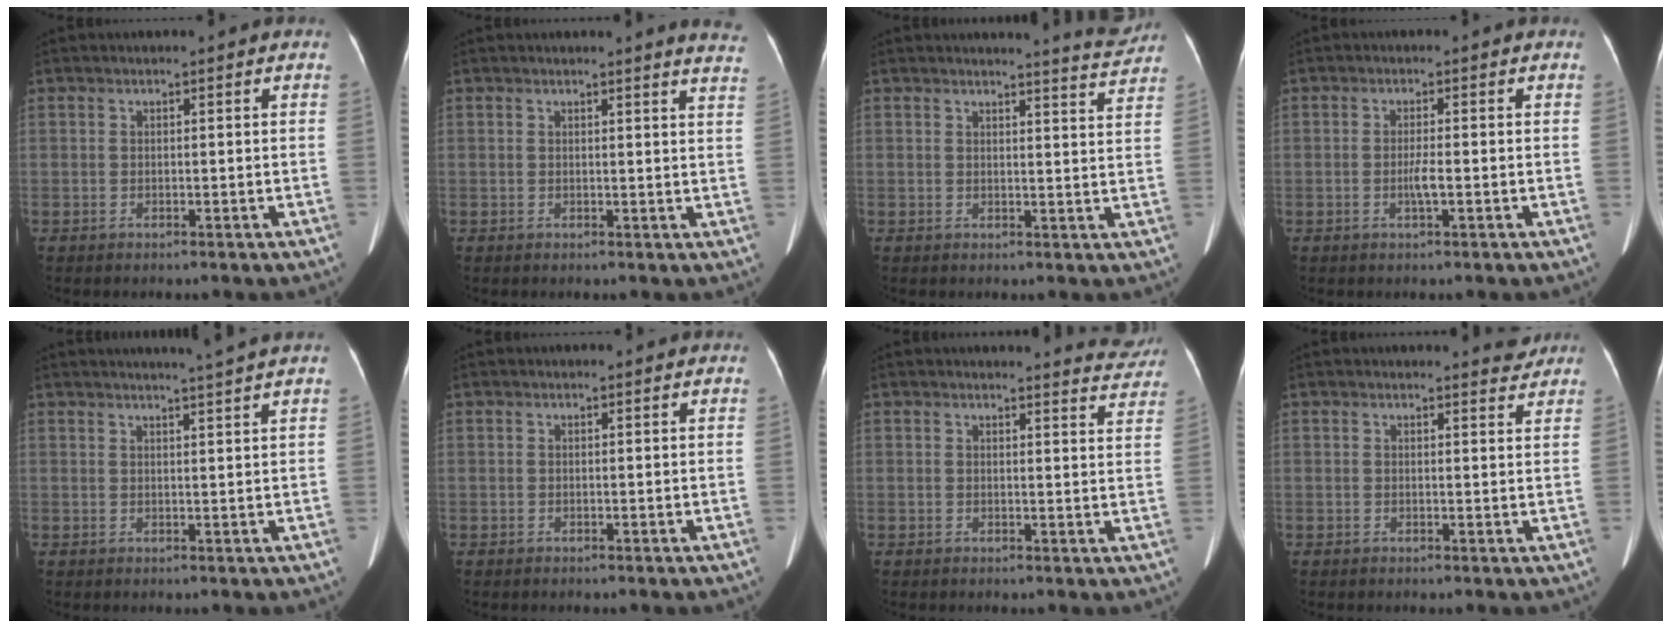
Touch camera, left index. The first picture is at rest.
{"total": 6.2, "force": [6.0, -0.3, 1.8], "torque": [-0.014, -0.036, 0.034]}
{"total": 4.8, "force": [4.8, -0.5, 0.2], "torque": [-0.013, -0.027, 0.046]}
{"total": 2.0, "force": [-0.6, 0.0, 1.9], "torque": [-0.039, -0.002, -0.010]}
{"total": 4.4, "force": [3.8, -1.4, 1.7], "torque": [-0.023, -0.004, 0.047]}
{"total": 0.0}
{"total": 5.4, "force": [5.4, 0.4, -0.2], "torque": [0.008, -0.027, 0.039]}
{"total": 2.5, "force": [2.4, 0.3, 0.2], "torque": [-0.004, -0.011, 0.021]}